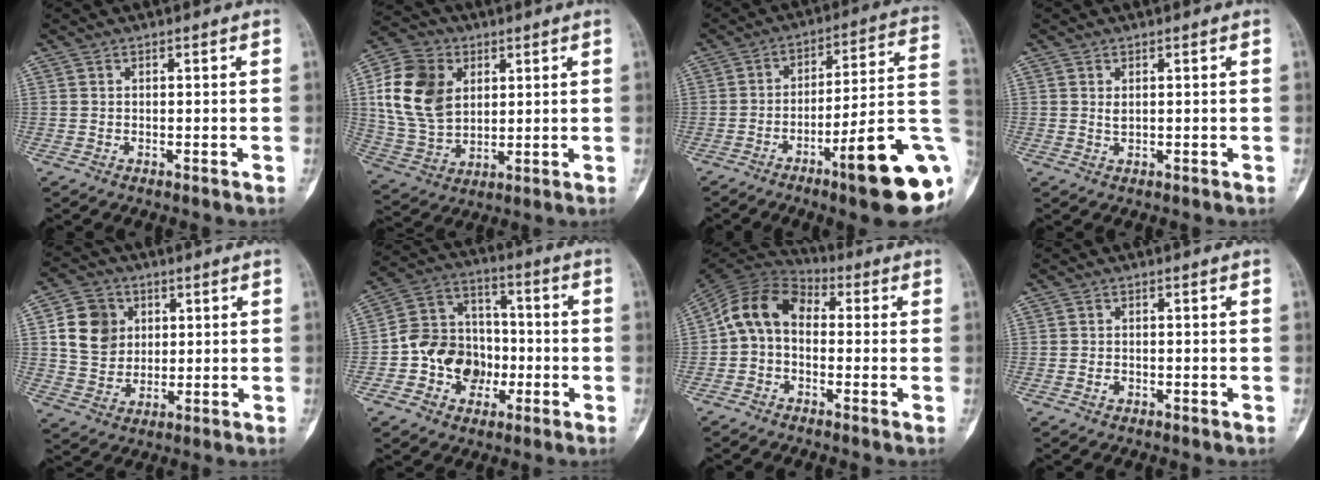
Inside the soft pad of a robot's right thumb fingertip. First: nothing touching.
{"total": 15.6, "force": [3.9, 11.5, 9.8], "torque": [-0.170, -0.003, 0.078]}
{"total": 21.0, "force": [-7.5, 3.9, 19.2], "torque": [-0.209, 0.042, -0.102]}
{"total": 0.9, "force": [0.4, 0.5, 0.6], "torque": [-0.007, -0.001, 0.010]}
{"total": 10.3, "force": [2.6, 8.7, 4.9], "torque": [-0.056, -0.002, 0.049]}
{"total": 14.4, "force": [-4.0, 12.1, 6.6], "torque": [-0.065, 0.059, -0.074]}
{"total": 10.2, "force": [-0.2, 7.4, 7.0], "torque": [-0.114, 0.032, -0.025]}
{"total": 1.1, "force": [-0.5, 0.8, 0.5], "torque": [-0.005, 0.006, -0.009]}